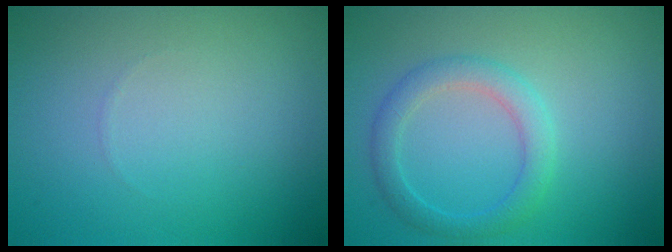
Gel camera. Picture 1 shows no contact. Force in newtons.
{"total": 2.7, "press": 2.7, "slide": 0.1}